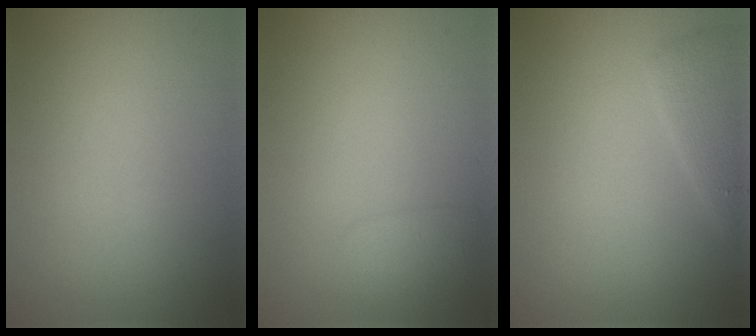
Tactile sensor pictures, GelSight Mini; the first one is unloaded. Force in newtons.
{"total": 1.6, "press": 1.6, "slide": 0.1}
{"total": 2.2, "press": 2.2, "slide": 0.2}